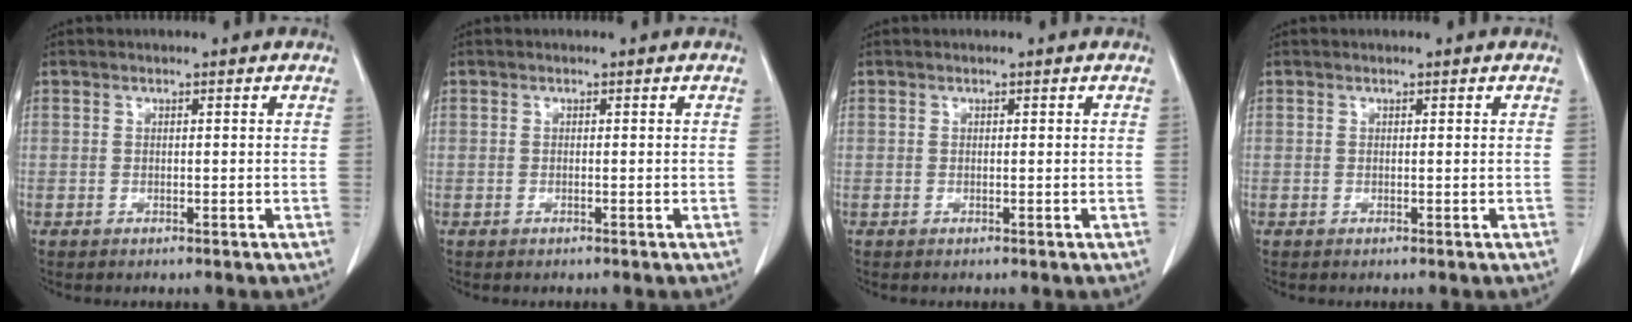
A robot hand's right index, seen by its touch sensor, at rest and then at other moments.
{"total": 0.0}
{"total": 0.0}
{"total": 0.0}